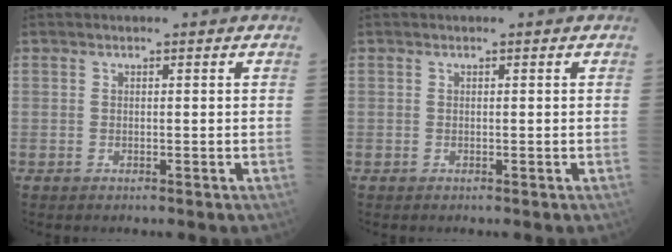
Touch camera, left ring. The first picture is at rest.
{"total": 0.0}